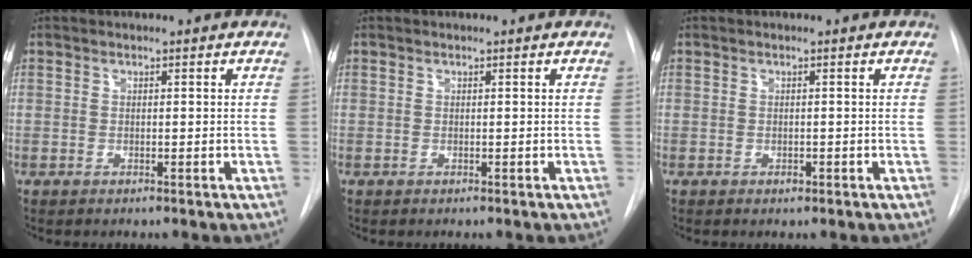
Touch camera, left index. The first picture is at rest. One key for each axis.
{"total": 0.0}
{"total": 0.5, "fx": -0.2, "fy": 0.4, "fz": 0.3, "tx": -0.004, "ty": 0.001, "tz": -0.002}